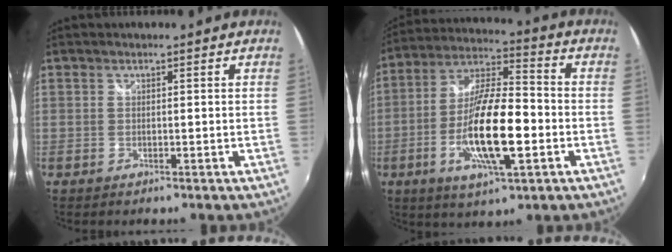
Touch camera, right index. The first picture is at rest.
{"total": 16.7, "force": [-4.5, 4.4, 15.4], "torque": [-0.302, -0.007, -0.086]}